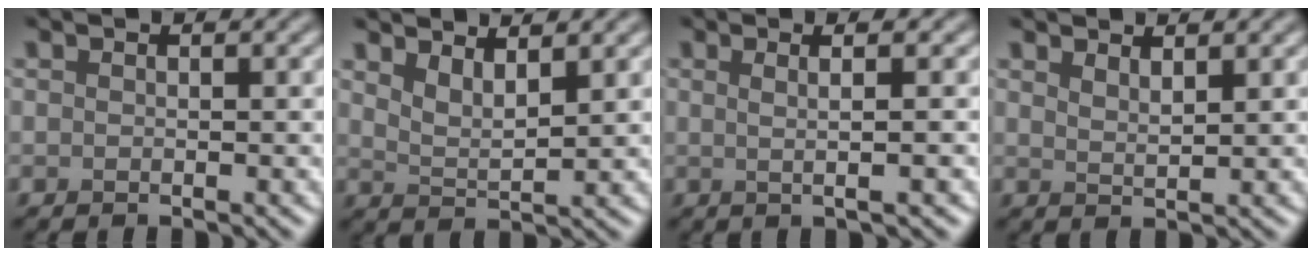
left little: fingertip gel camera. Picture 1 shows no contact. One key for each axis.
{"total": 2.8, "fx": 2.1, "fy": 0.7, "fz": 1.6, "tx": -0.028, "ty": -0.008, "tz": 0.041}
{"total": 3.8, "fx": 1.2, "fy": 1.3, "fz": 3.3, "tx": -0.035, "ty": 0.012, "tz": -0.010}
{"total": 1.7, "fx": 1.4, "fy": 0.3, "fz": 0.8, "tx": -0.014, "ty": -0.002, "tz": 0.025}